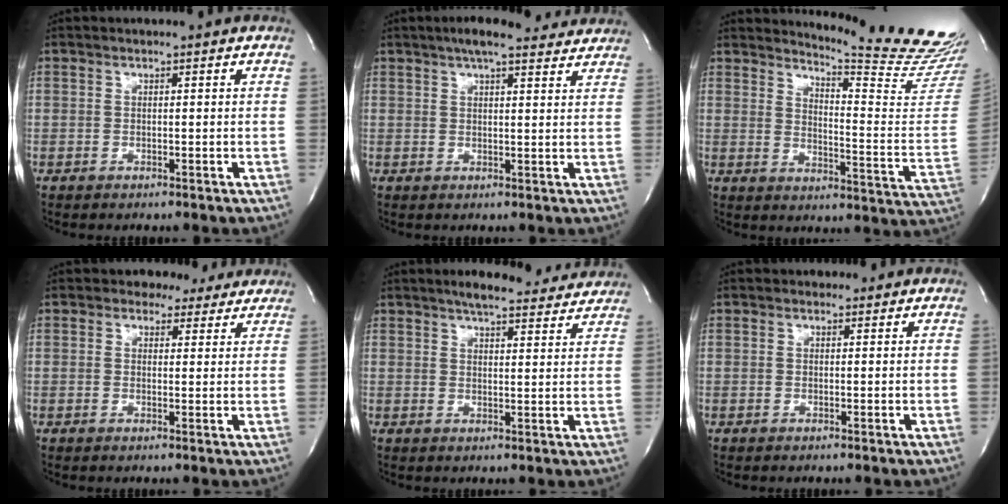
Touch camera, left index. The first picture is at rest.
{"total": 11.2, "force": [9.7, 2.1, 5.2], "torque": [-0.073, 0.027, 0.119]}
{"total": 17.8, "force": [17.1, -2.0, 4.4], "torque": [-0.074, -0.161, 0.202]}
{"total": 4.5, "force": [3.8, 2.4, 0.2], "torque": [0.002, 0.004, 0.035]}
{"total": 12.2, "force": [11.0, 2.3, 4.6], "torque": [-0.055, 0.008, 0.133]}
{"total": 0.9, "force": [0.7, 0.6, 0.0], "torque": [-0.003, 0.004, 0.007]}